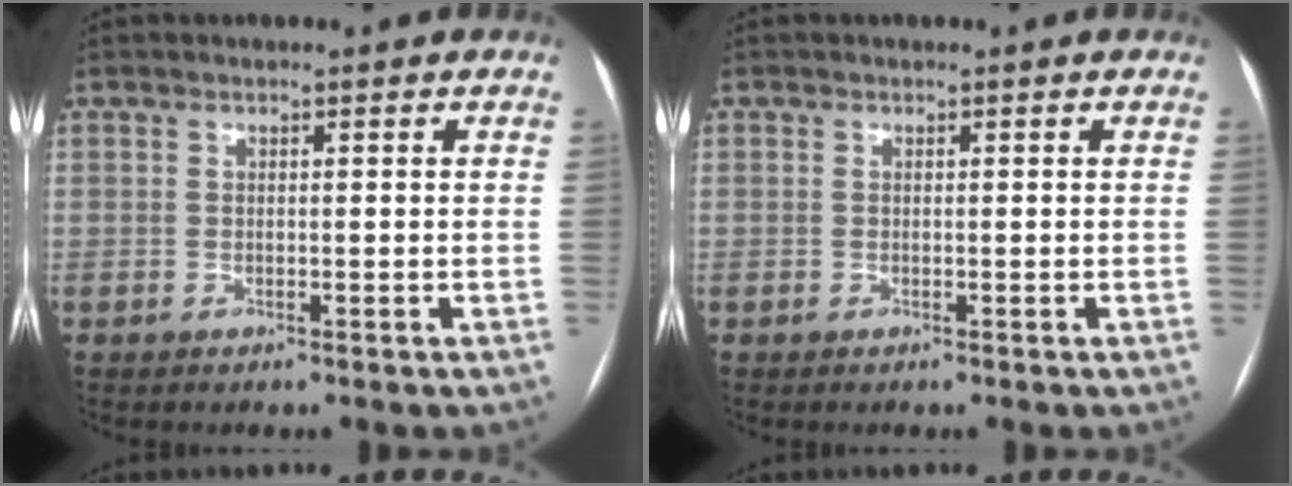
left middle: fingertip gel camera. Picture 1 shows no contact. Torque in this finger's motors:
{"motor_torque": [0.00, 0.00, 0.00, 0.00]}